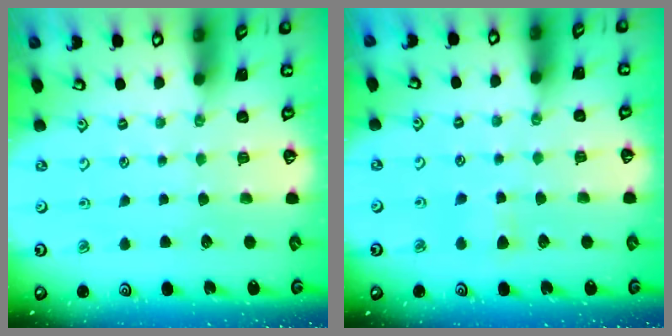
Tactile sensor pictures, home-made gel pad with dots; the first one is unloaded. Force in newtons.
{"total": 4.0, "press": 3.9, "slide": 0.4}